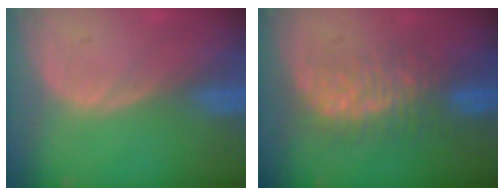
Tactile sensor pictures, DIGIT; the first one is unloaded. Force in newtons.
{"total": 7.8, "press": 7.6, "slide": 2.0}